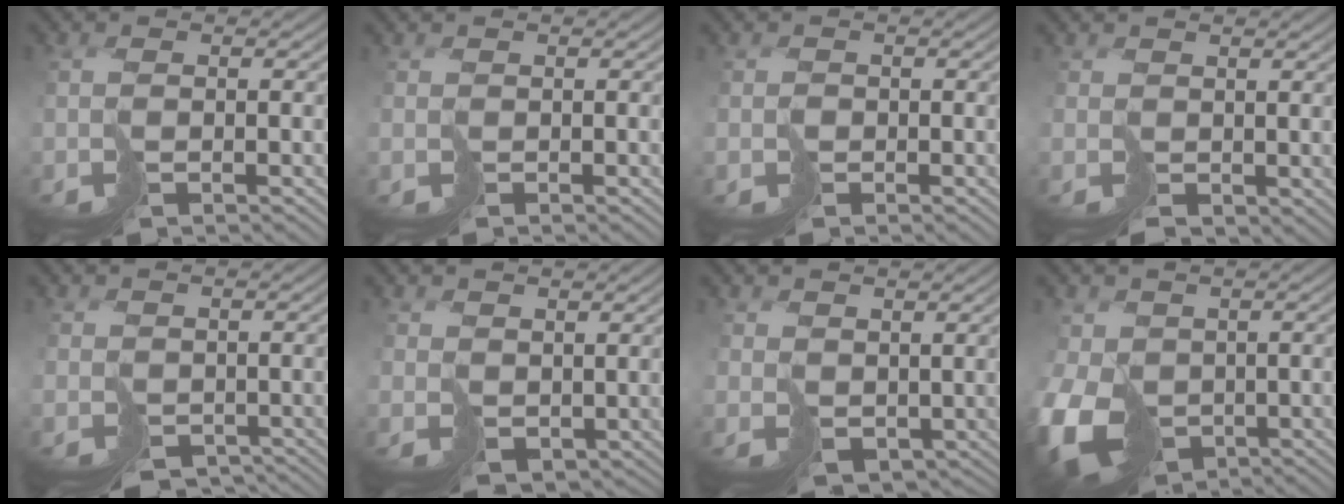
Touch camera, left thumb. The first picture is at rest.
{"total": 0.9, "force": [-0.4, 0.2, -0.8], "torque": [0.018, -0.001, -0.002]}
{"total": 1.2, "force": [-0.3, 0.8, -0.8], "torque": [0.022, 0.001, -0.004]}
{"total": 1.1, "force": [0.2, 1.1, 0.2], "torque": [-0.005, 0.000, 0.006]}
{"total": 2.9, "force": [-1.9, 2.0, 0.7], "torque": [0.000, -0.017, -0.022]}
{"total": 2.5, "force": [1.7, 1.8, 0.6], "torque": [-0.023, -0.008, 0.041]}
{"total": 3.0, "force": [1.6, 2.3, 1.1], "torque": [-0.036, -0.011, 0.040]}
{"total": 10.0, "force": [-1.8, 7.9, 5.9], "torque": [-0.160, -0.037, -0.020]}